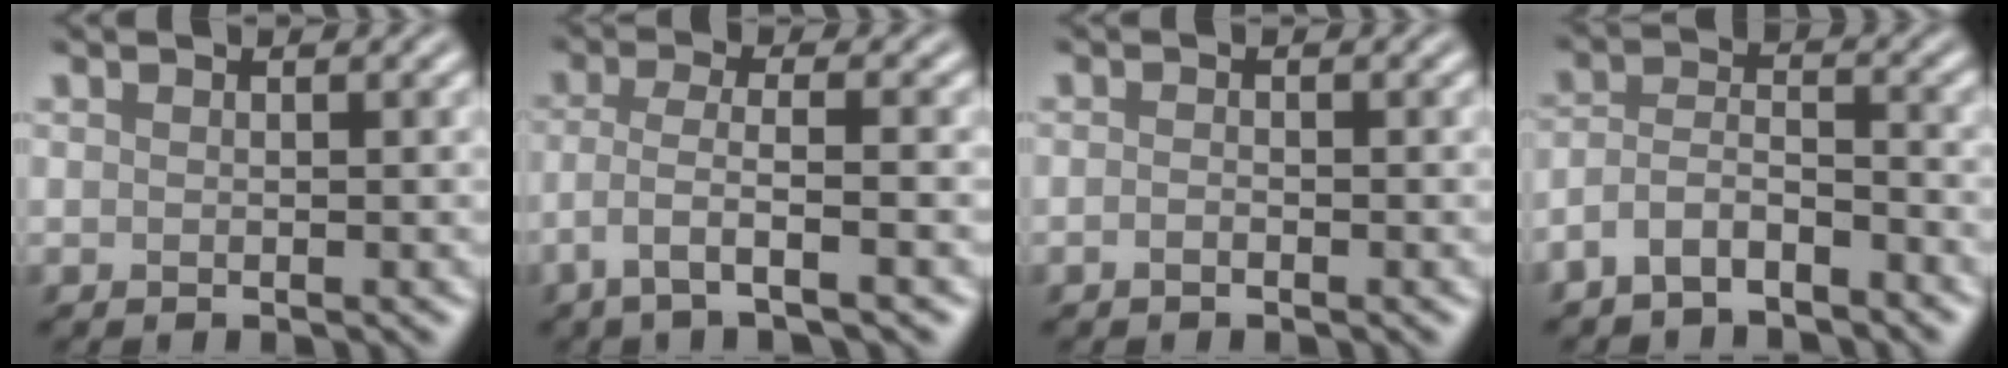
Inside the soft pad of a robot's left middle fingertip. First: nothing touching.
{"total": 4.0, "force": [-2.0, 0.7, 3.3], "torque": [-0.064, 0.000, -0.047]}
{"total": 0.6, "force": [-0.4, 0.2, 0.4], "torque": [-0.009, -0.001, -0.009]}
{"total": 3.7, "force": [-2.8, 1.4, 1.9], "torque": [-0.040, 0.003, -0.065]}